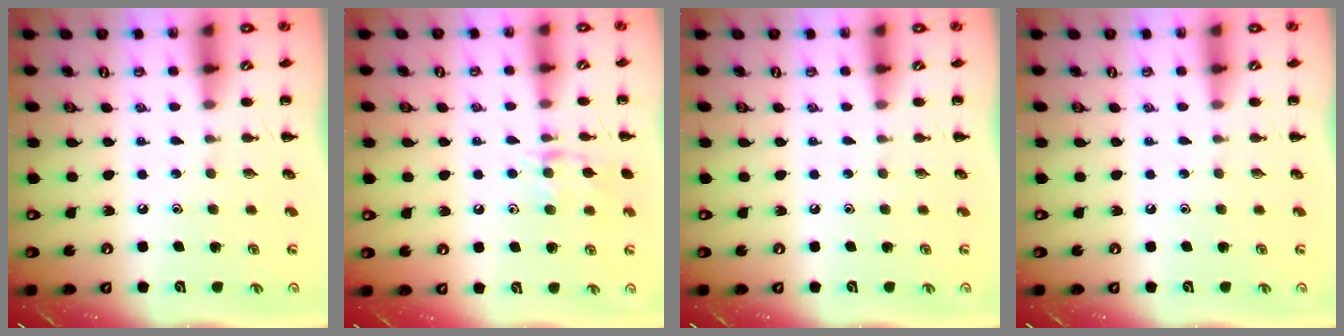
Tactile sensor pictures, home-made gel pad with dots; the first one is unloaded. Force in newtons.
{"total": 9.7, "press": 9.7, "slide": 0.8}
{"total": 0.0}
{"total": 0.0}